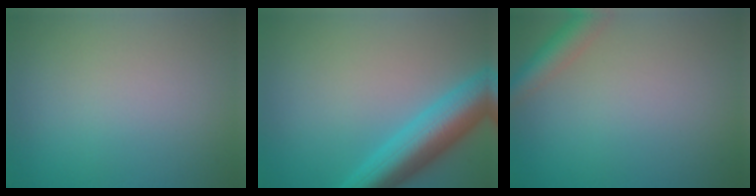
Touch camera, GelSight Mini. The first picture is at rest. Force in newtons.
{"total": 7.4, "press": 7.4, "slide": 0.5}
{"total": 3.2, "press": 3.2, "slide": 0.1}